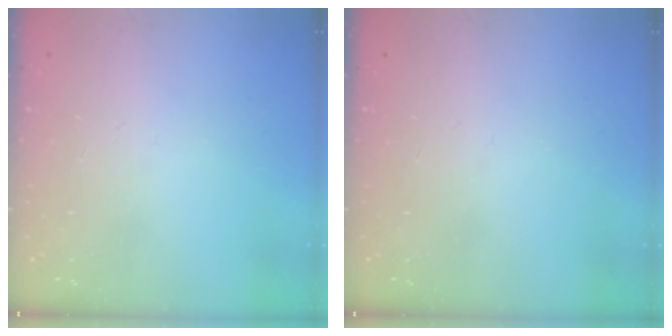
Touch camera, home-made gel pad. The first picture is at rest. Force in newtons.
{"total": 0.0}